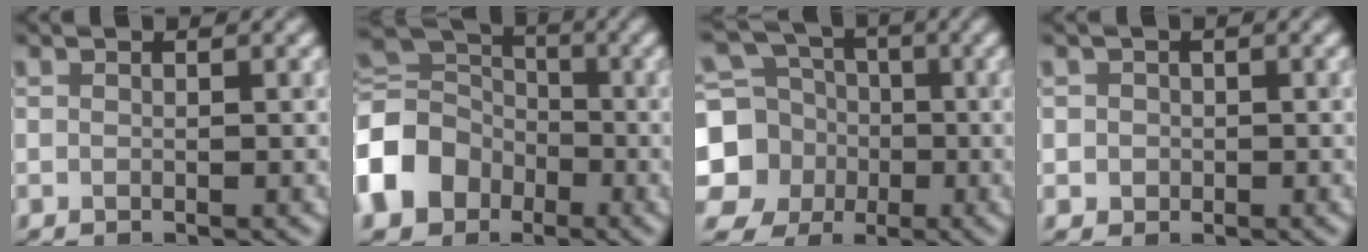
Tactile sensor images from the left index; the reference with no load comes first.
{"total": 10.7, "force": [-3.5, 8.7, 5.0], "torque": [-0.140, -0.010, -0.085]}
{"total": 10.5, "force": [-1.5, 9.6, 3.8], "torque": [-0.116, -0.017, -0.054]}
{"total": 1.4, "force": [0.1, 1.3, 0.3], "torque": [0.008, 0.000, 0.002]}